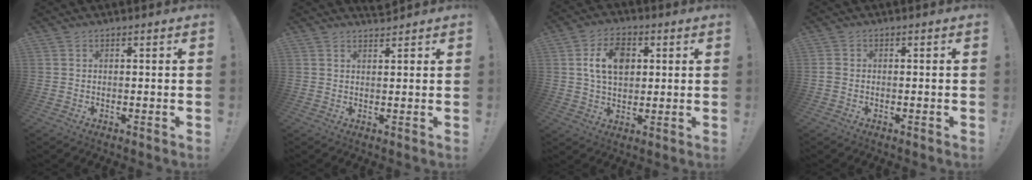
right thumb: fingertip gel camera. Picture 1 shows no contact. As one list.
[{"total": 1.8, "force": [1.7, 0.4, 0.3], "torque": [0.008, -0.017, 0.029]}, {"total": 10.9, "force": [2.6, 7.4, 7.5], "torque": [-0.122, 0.006, 0.047]}, {"total": 1.2, "force": [-0.5, 0.8, 0.7], "torque": [-0.017, 0.005, -0.008]}]